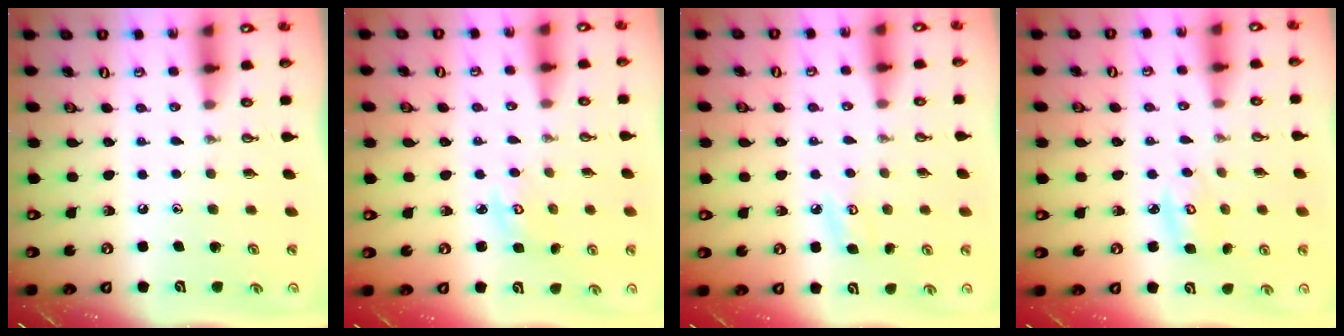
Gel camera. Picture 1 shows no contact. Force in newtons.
{"total": 2.9, "press": 2.9, "slide": 0.1}
{"total": 5.2, "press": 5.2, "slide": 0.6}
{"total": 5.5, "press": 5.5, "slide": 0.3}